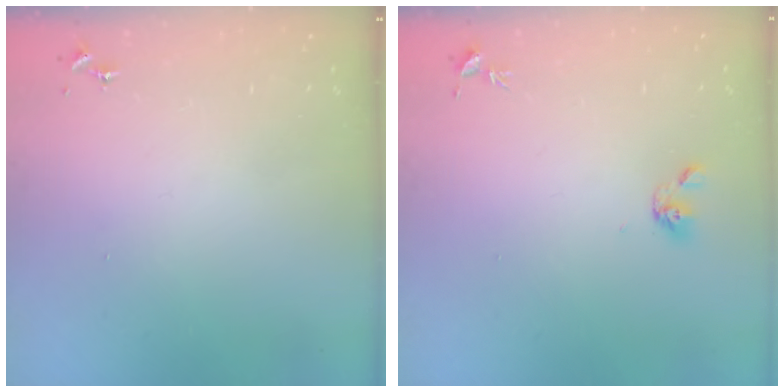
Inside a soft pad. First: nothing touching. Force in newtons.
{"total": 5.2, "press": 4.6, "slide": 2.3}